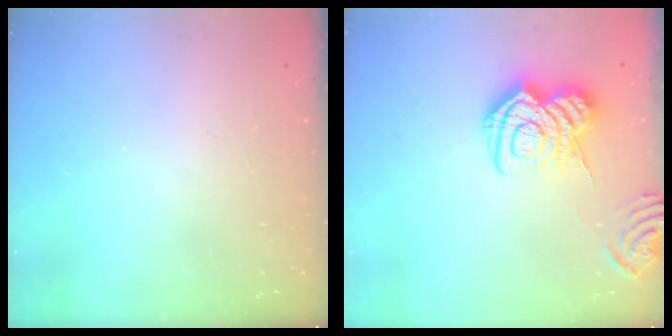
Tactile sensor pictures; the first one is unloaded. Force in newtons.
{"total": 16.7, "press": 16.7, "slide": 1.3}